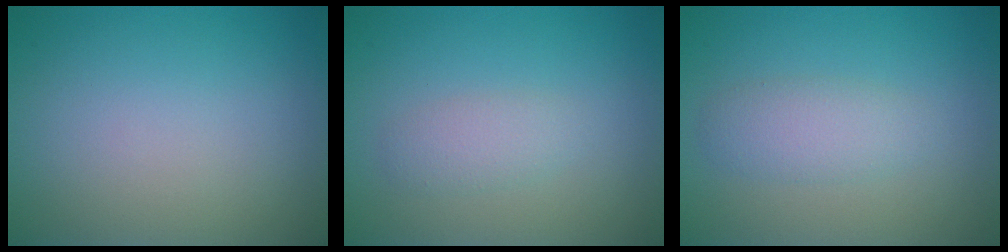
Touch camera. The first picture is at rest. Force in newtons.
{"total": 1.7, "press": 1.7, "slide": 0.1}
{"total": 2.4, "press": 2.4, "slide": 0.1}